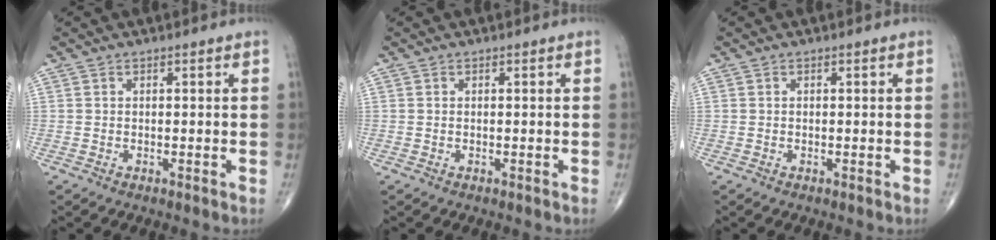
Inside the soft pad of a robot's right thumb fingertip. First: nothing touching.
{"total": 0.0}
{"total": 0.0}